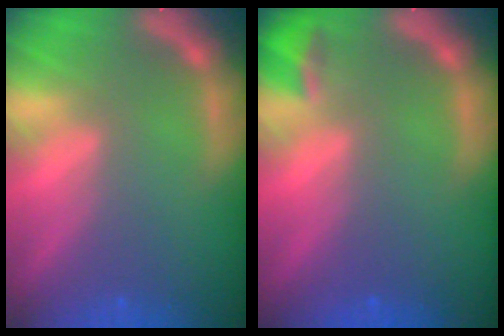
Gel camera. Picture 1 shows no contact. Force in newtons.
{"total": 1.9}